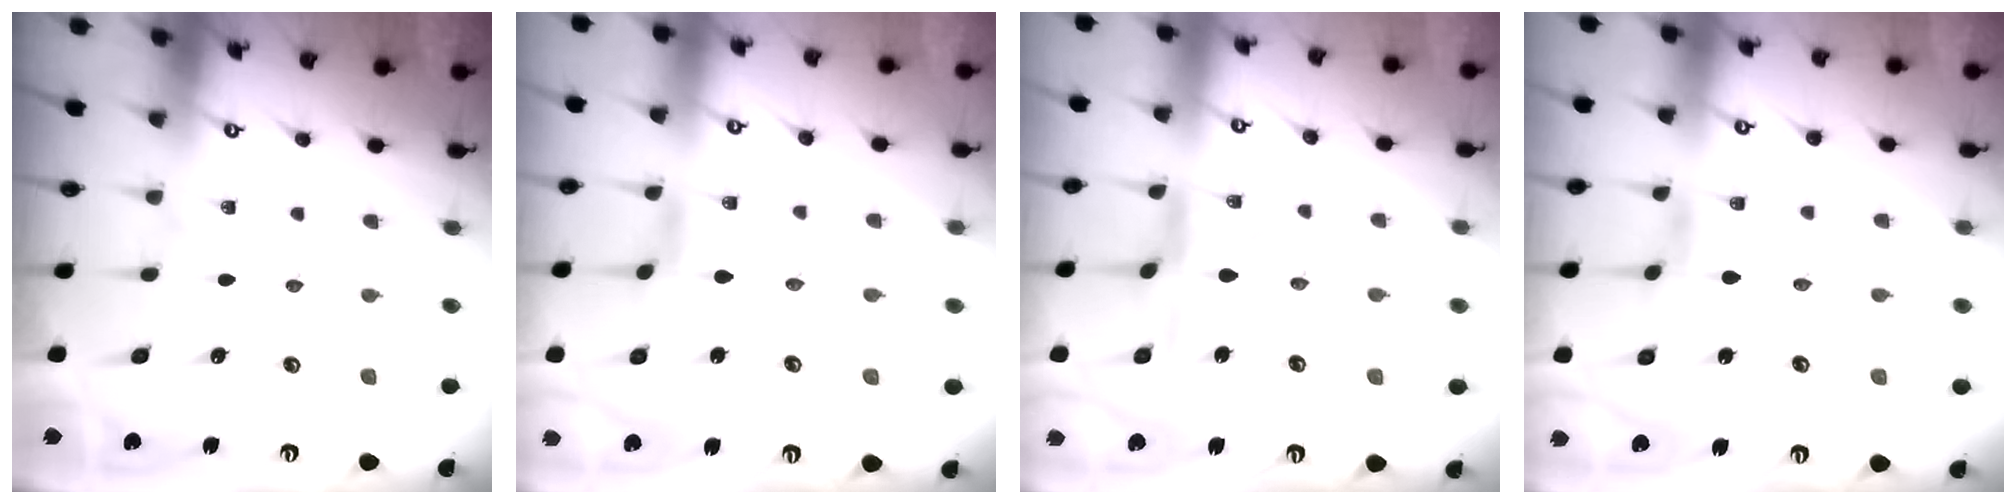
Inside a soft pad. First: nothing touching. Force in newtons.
{"total": 1.1, "press": 1.1, "slide": 0.2}
{"total": 4.3, "press": 4.3, "slide": 0.4}
{"total": 1.0, "press": 1.0, "slide": 0.1}